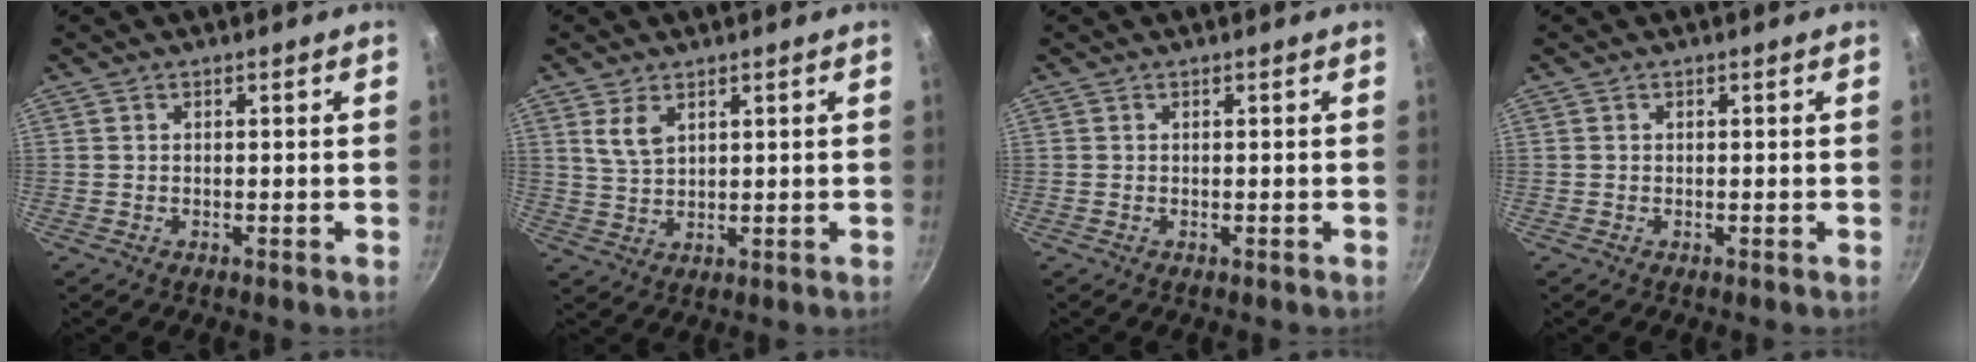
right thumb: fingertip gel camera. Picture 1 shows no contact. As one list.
[{"total": 4.9, "force": [2.4, 2.8, 3.3], "torque": [-0.057, -0.013, 0.052]}, {"total": 0.0}, {"total": 0.0}]